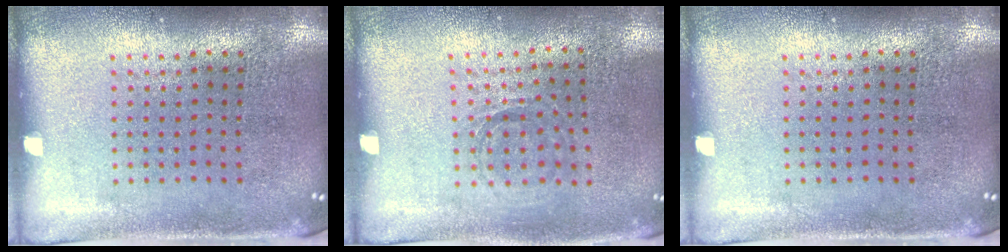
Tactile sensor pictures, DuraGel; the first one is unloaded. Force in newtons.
{"total": 0.8, "press": 0.7, "slide": 0.3}
{"total": 0.0}